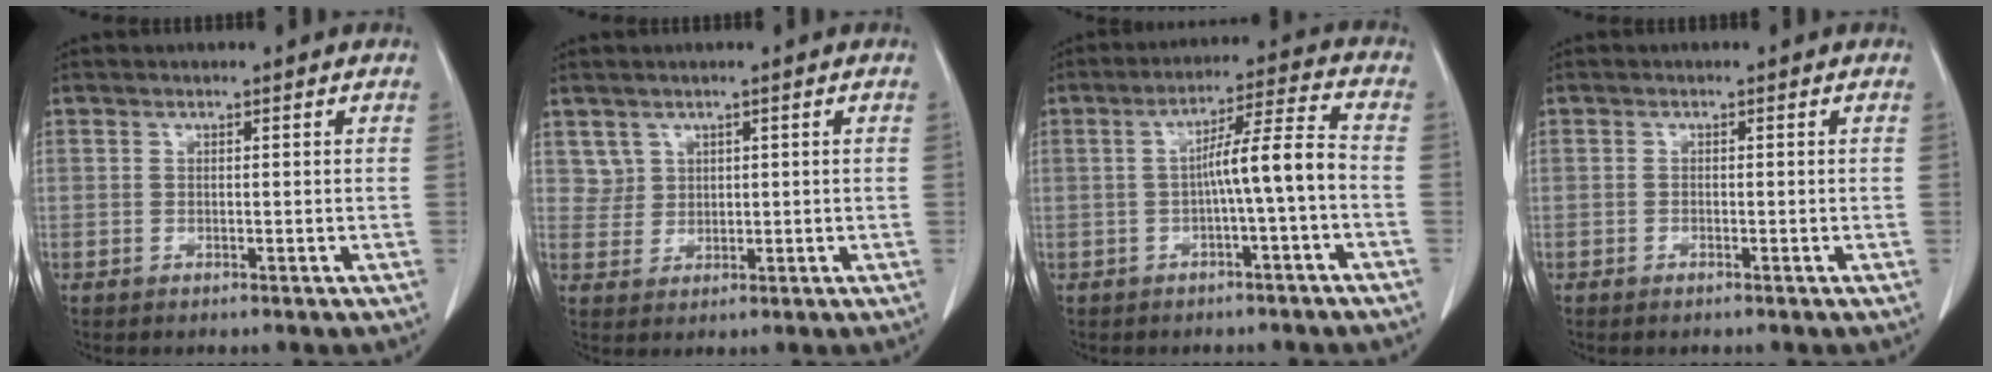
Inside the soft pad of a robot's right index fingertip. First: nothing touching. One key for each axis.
{"total": 2.9, "fx": 1.7, "fy": 2.3, "fz": -0.3, "tx": 0.021, "ty": 0.005, "tz": 0.029}
{"total": 7.4, "fx": -1.5, "fy": -0.5, "fz": 7.2, "tx": -0.119, "ty": 0.021, "tz": -0.022}
{"total": 0.7, "fx": -0.5, "fy": 0.1, "fz": 0.4, "tx": -0.012, "ty": -0.001, "tz": -0.008}